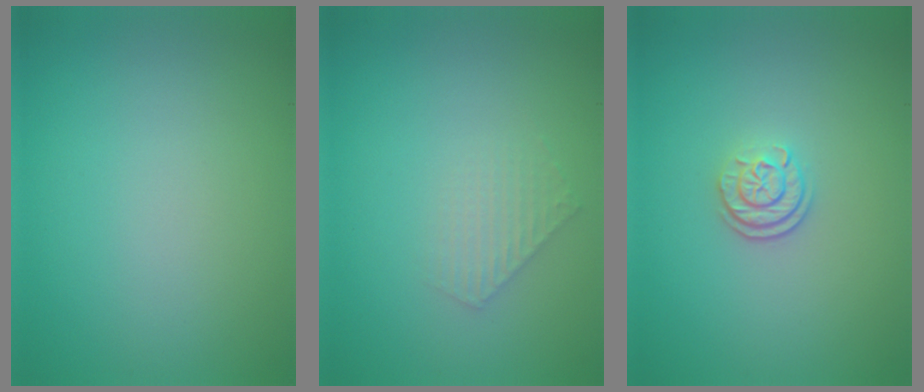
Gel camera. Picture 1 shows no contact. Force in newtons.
{"total": 1.5, "press": 1.5, "slide": 0.3}
{"total": 2.3, "press": 1.7, "slide": 1.5}